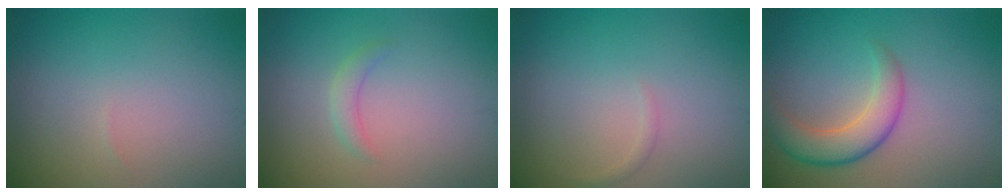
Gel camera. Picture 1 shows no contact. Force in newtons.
{"total": 1.2, "press": 1.2, "slide": 0.1}
{"total": 0.5, "press": 0.5, "slide": 0.0}
{"total": 4.0, "press": 4.0, "slide": 0.2}